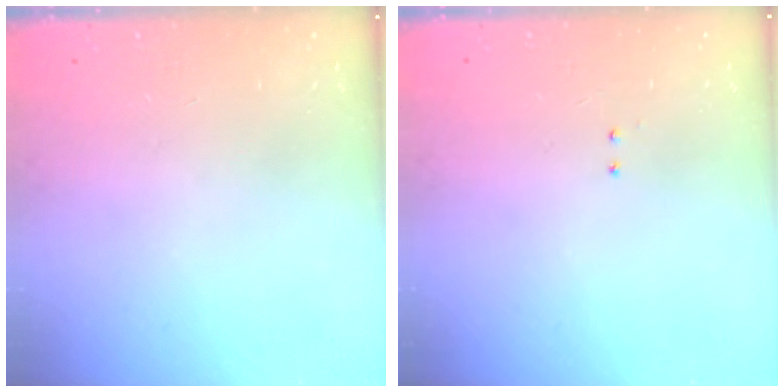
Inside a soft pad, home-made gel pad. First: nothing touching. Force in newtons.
{"total": 2.0, "press": 2.0, "slide": 0.4}